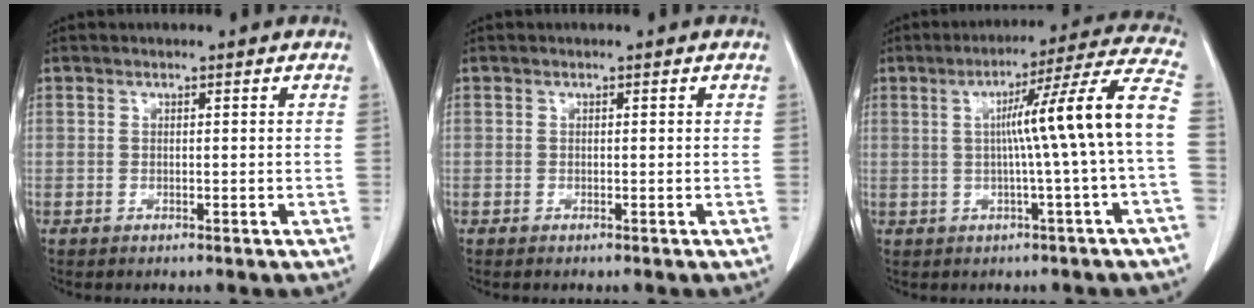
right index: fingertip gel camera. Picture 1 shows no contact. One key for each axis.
{"total": 0.0}
{"total": 13.0, "fx": -0.2, "fy": -2.0, "fz": 12.9, "tx": -0.177, "ty": 0.020, "tz": -0.004}